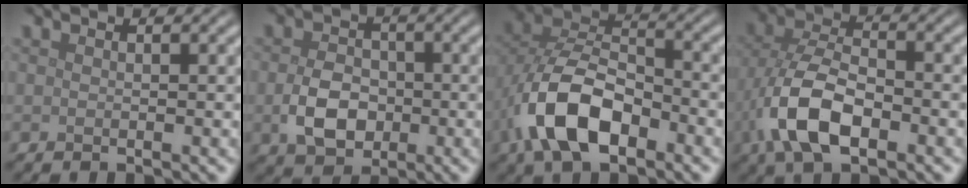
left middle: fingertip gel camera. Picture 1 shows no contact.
{"total": 4.4, "force": [-0.9, 3.3, 2.8], "torque": [-0.057, -0.005, -0.019]}
{"total": 8.8, "force": [-3.6, 4.9, 6.3], "torque": [-0.134, 0.004, -0.073]}
{"total": 8.0, "force": [-2.9, 4.1, 6.2], "torque": [-0.135, 0.000, -0.065]}